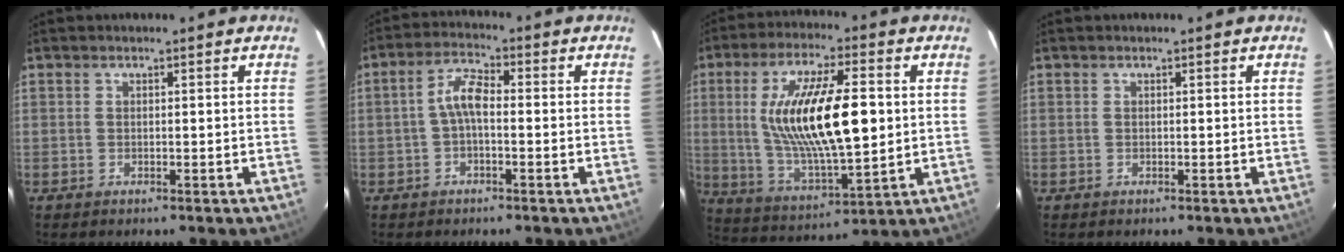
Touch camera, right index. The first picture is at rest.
{"total": 4.4, "force": [-0.9, 1.7, 3.9], "torque": [-0.083, 0.017, -0.019]}
{"total": 19.8, "force": [2.3, 6.4, 18.6], "torque": [-0.348, -0.002, 0.055]}
{"total": 0.0}